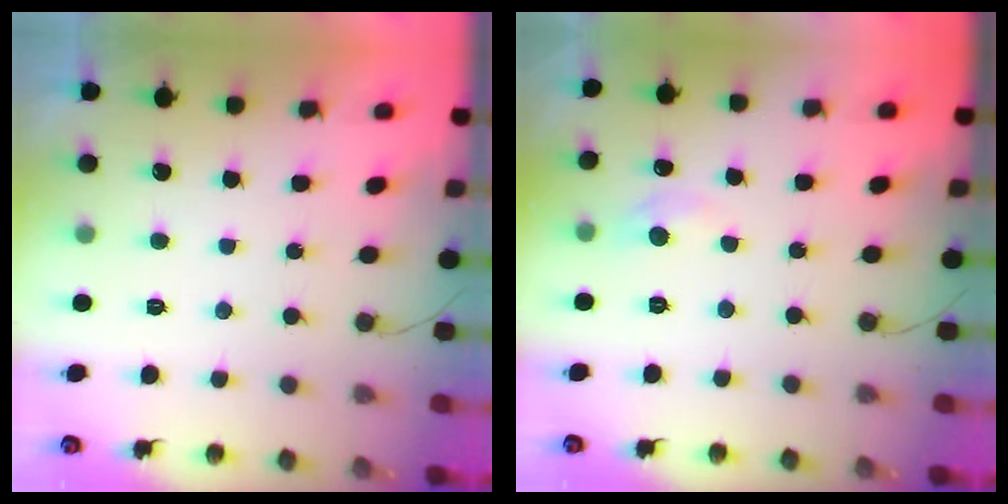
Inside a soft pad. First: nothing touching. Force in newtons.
{"total": 5.6, "press": 5.6, "slide": 0.8}